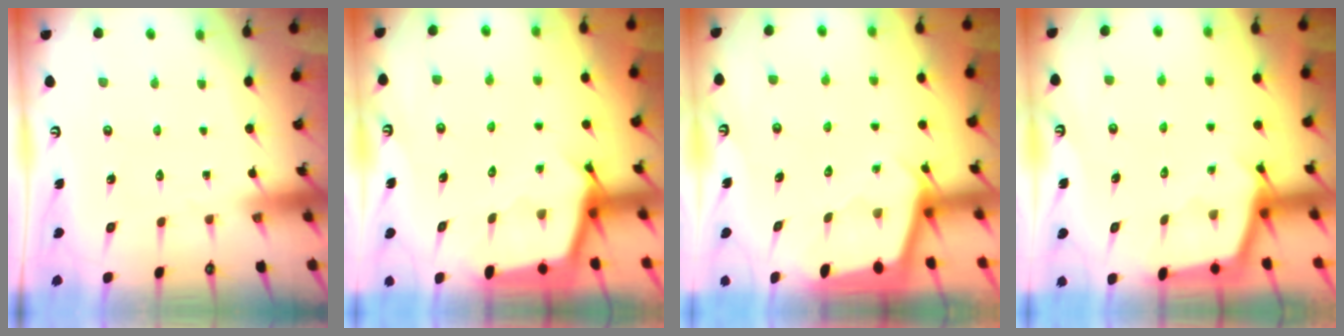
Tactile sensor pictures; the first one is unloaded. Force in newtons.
{"total": 2.7, "press": 2.7, "slide": 0.1}
{"total": 1.6, "press": 1.6, "slide": 0.1}
{"total": 2.3, "press": 2.3, "slide": 0.1}